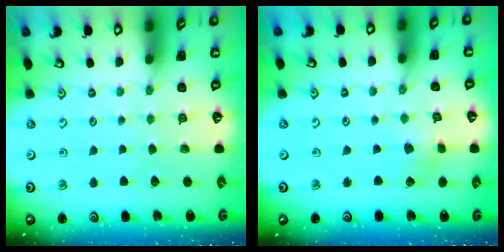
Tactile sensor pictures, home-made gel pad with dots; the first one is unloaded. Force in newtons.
{"total": 2.6, "press": 2.6, "slide": 0.4}